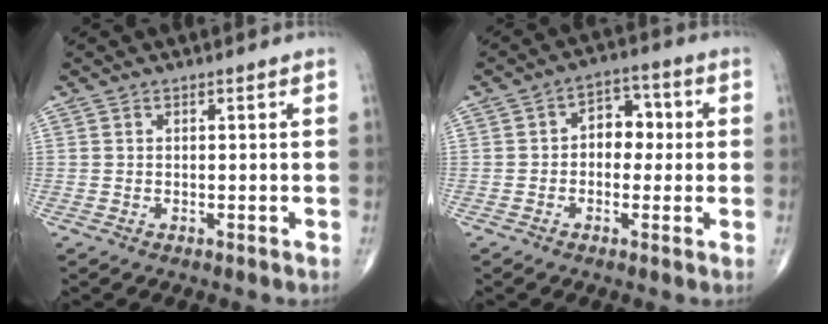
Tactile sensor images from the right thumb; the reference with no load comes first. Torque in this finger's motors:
{"motor_torque": [-0.30, 0.21, 0.20, 0.13, 0.09]}